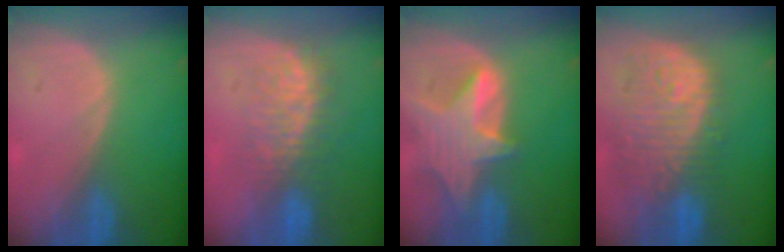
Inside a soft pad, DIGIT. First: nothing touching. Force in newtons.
{"total": 7.6, "press": 7.3, "slide": 1.9}
{"total": 8.4, "press": 7.6, "slide": 3.5}
{"total": 12.4, "press": 10.8, "slide": 6.0}